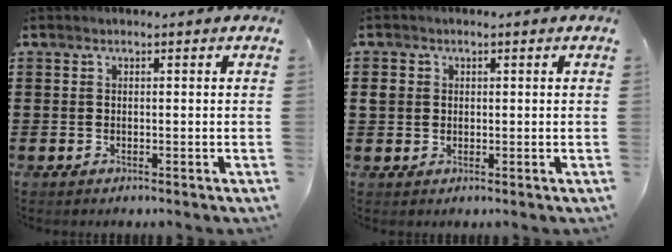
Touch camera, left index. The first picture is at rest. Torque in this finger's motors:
{"motor_torque": [0.07, -0.11, -0.01, 0.02]}